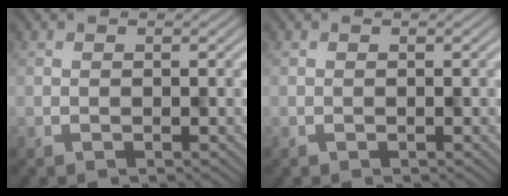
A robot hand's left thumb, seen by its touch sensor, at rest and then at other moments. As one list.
[{"total": 0.0}]